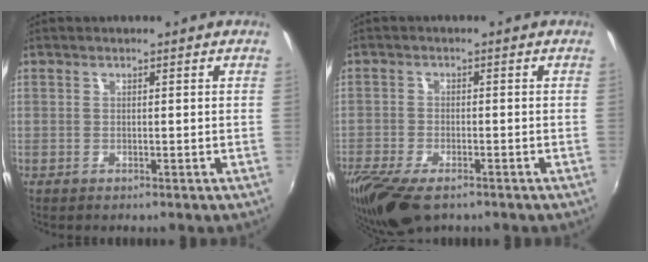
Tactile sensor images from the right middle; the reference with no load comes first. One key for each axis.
{"total": 11.4, "fx": -8.1, "fy": 4.3, "fz": 6.8, "tx": -0.162, "ty": -0.043, "tz": -0.147}